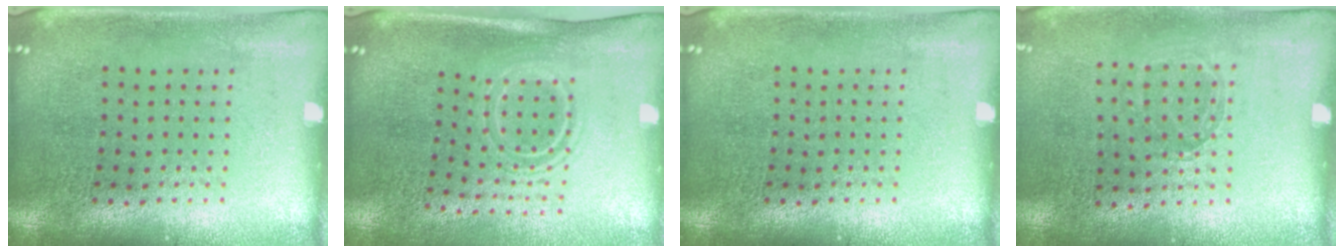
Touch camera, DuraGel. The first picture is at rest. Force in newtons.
{"total": 1.6, "press": 1.1, "slide": 1.2}
{"total": 0.0}
{"total": 0.9, "press": 0.8, "slide": 0.5}